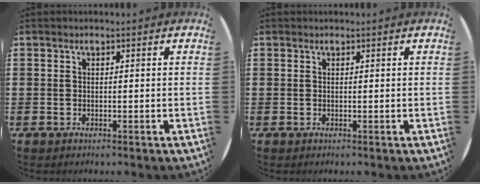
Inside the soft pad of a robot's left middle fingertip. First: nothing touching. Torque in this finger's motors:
{"motor_torque": [0.17, -0.11, -0.01, 0.03]}